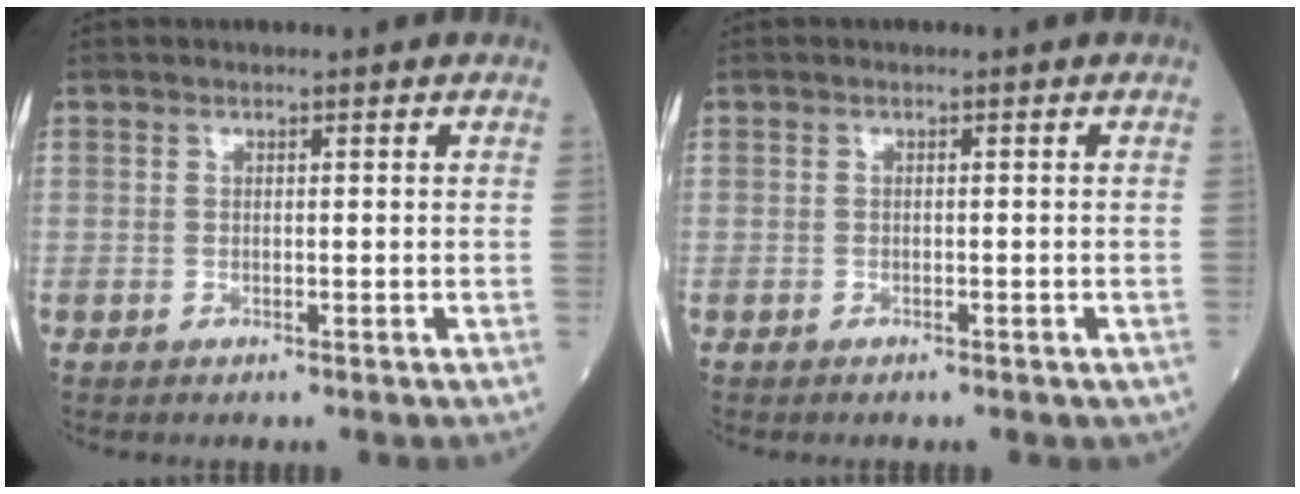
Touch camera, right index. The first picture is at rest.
{"total": 1.4, "force": [-1.1, 0.5, 0.7], "torque": [-0.010, -0.002, -0.009]}